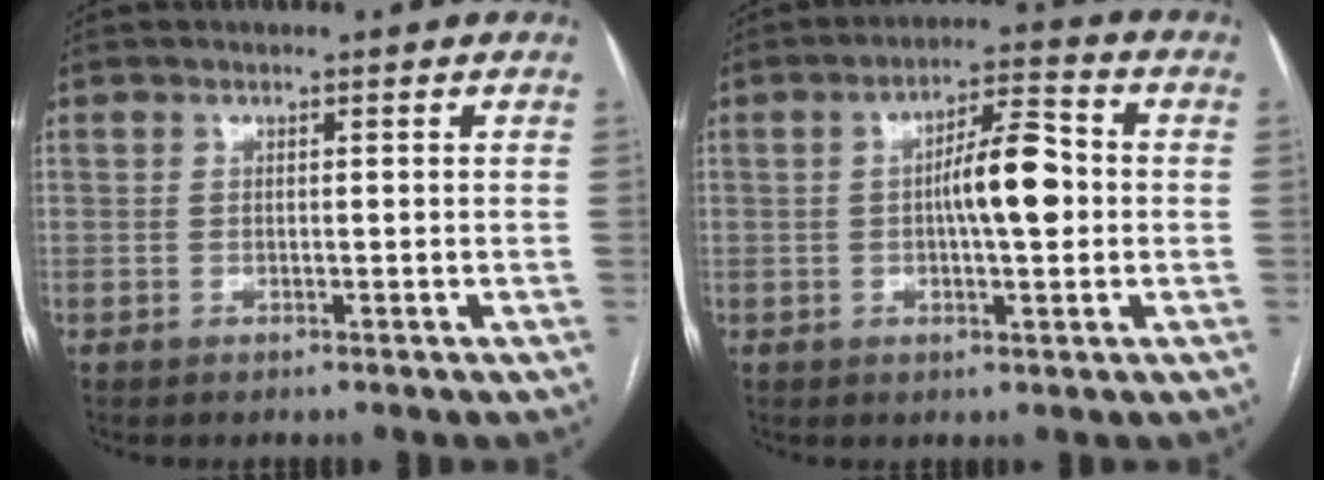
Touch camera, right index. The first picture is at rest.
{"total": 8.5, "force": [0.0, 2.0, 8.3], "torque": [-0.141, 0.017, -0.001]}